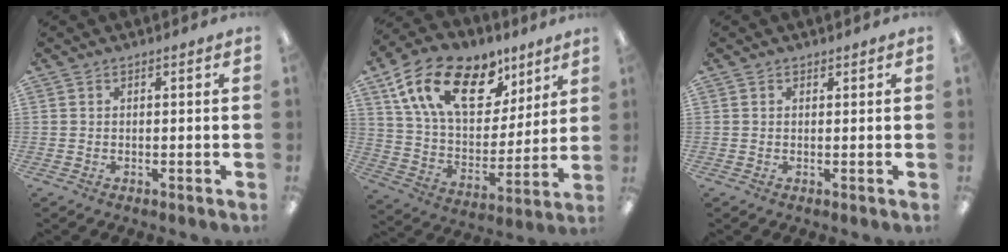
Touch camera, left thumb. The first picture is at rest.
{"total": 20.7, "force": [11.0, 11.9, 12.8], "torque": [-0.234, -0.033, 0.200]}
{"total": 0.7, "force": [0.5, 0.5, -0.1], "torque": [0.001, 0.002, 0.008]}